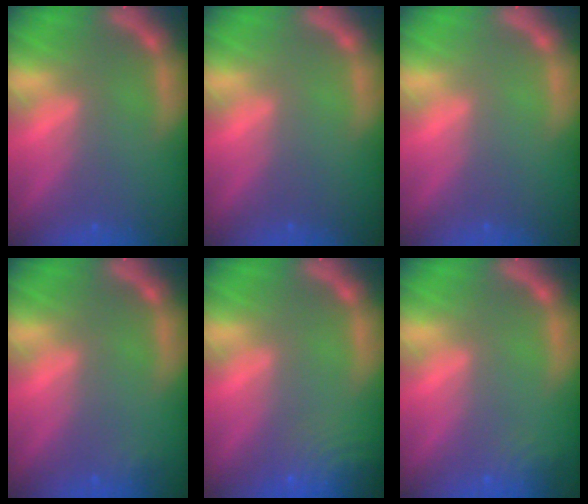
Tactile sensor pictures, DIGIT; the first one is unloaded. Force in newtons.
{"total": 0.0}
{"total": 0.0}
{"total": 0.9}
{"total": 6.5}
{"total": 2.4}